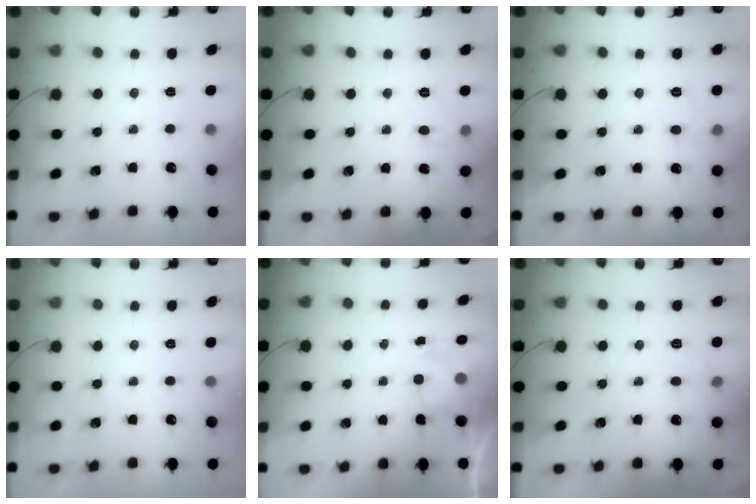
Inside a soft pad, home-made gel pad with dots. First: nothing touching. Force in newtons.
{"total": 6.4, "press": 6.3, "slide": 1.1}
{"total": 7.0, "press": 6.8, "slide": 1.8}
{"total": 0.0}
{"total": 1.8, "press": 1.5, "slide": 1.0}
{"total": 5.6, "press": 5.4, "slide": 1.5}